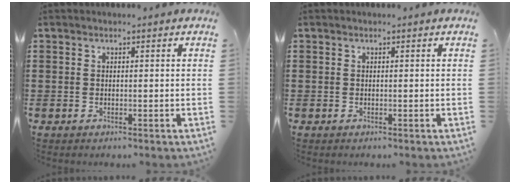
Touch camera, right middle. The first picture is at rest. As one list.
[{"total": 0.0}]